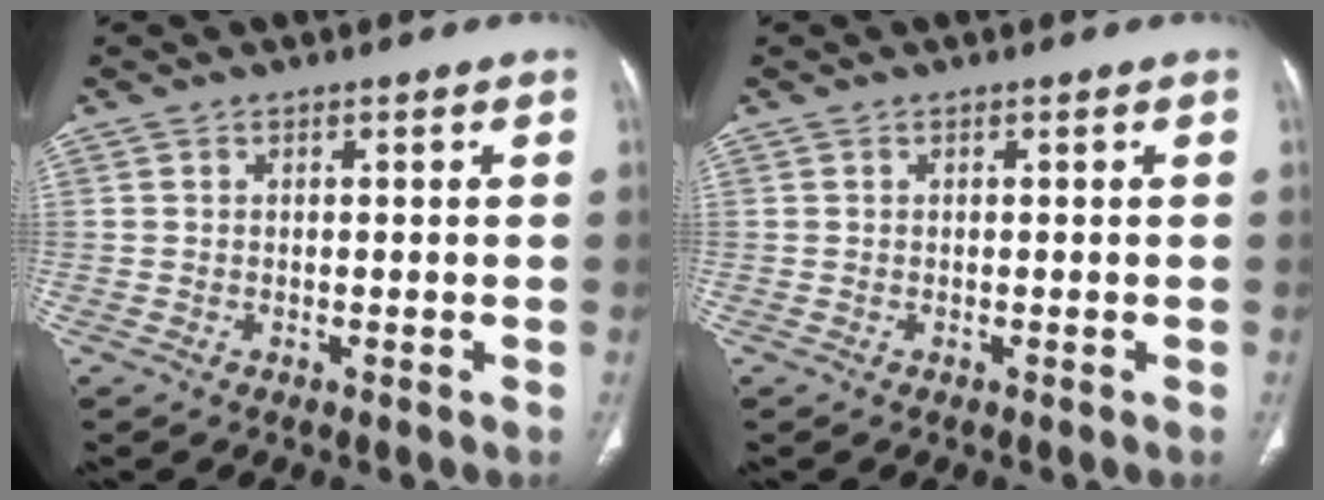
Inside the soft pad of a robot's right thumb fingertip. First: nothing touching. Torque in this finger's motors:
{"motor_torque": [-0.08, 0.08, -0.03, 0.02, 0.00]}